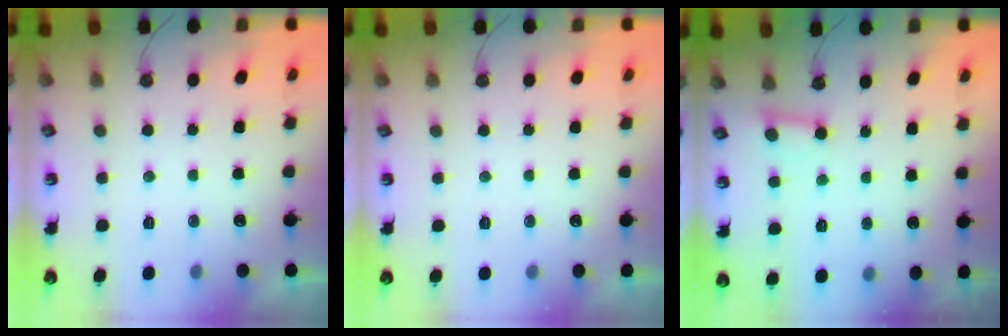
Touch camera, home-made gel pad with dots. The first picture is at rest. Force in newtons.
{"total": 0.0}
{"total": 2.6, "press": 2.6, "slide": 0.2}